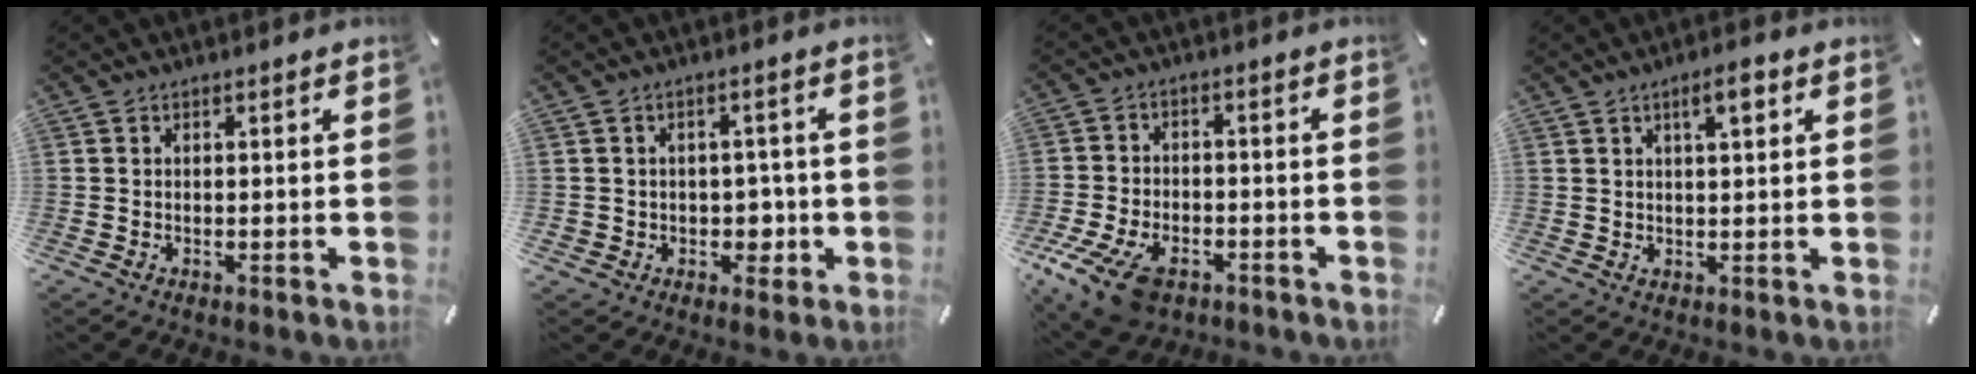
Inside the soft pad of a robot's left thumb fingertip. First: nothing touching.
{"total": 5.1, "force": [-0.5, 4.5, 2.2], "torque": [-0.029, 0.006, -0.010]}
{"total": 12.5, "force": [-7.1, 7.2, 7.4], "torque": [-0.153, 0.032, -0.126]}
{"total": 4.7, "force": [2.1, 1.5, 3.9], "torque": [-0.058, -0.003, 0.029]}